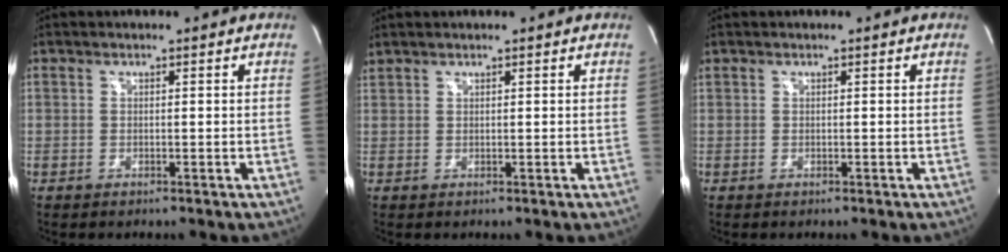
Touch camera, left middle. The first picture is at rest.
{"total": 1.4, "force": [1.3, -0.1, 0.5], "torque": [-0.021, 0.021, 0.032]}
{"total": 0.0}